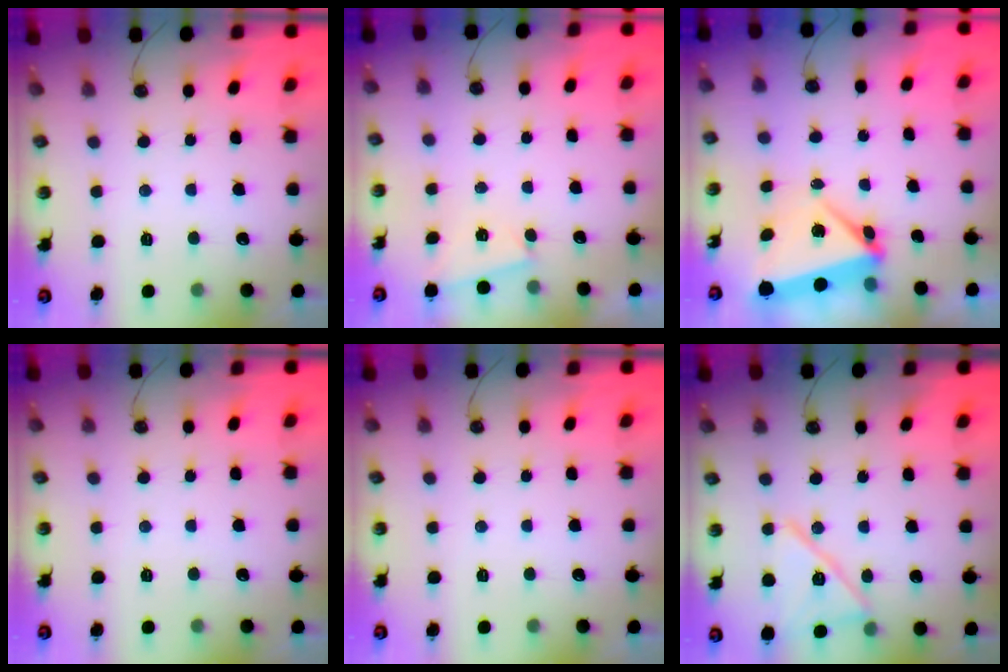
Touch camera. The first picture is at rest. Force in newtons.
{"total": 1.7, "press": 1.3, "slide": 1.0}
{"total": 6.8, "press": 6.8, "slide": 0.4}
{"total": 0.0}
{"total": 0.0}
{"total": 15.9, "press": 12.7, "slide": 9.5}